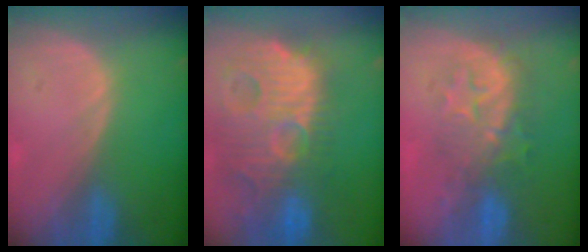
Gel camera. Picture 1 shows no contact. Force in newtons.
{"total": 14.9, "press": 12.8, "slide": 7.6}
{"total": 8.1, "press": 8.0, "slide": 1.2}